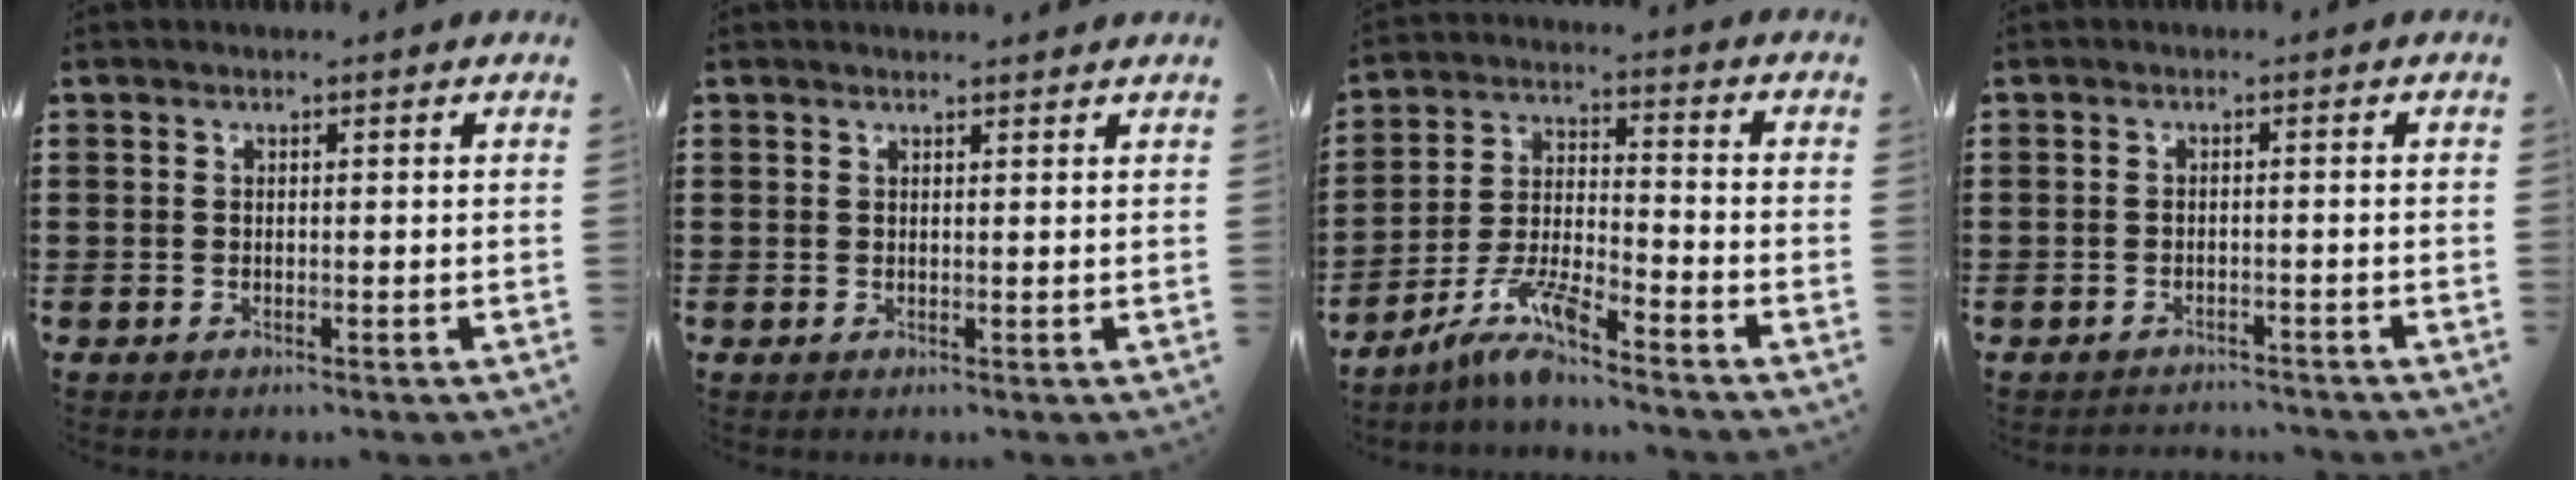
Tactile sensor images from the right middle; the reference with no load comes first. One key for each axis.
{"total": 0.8, "fx": 0.8, "fy": 0.0, "fz": 0.1, "tx": 0.004, "ty": -0.005, "tz": 0.014}
{"total": 8.0, "fx": -6.9, "fy": 0.6, "fz": 4.2, "tx": -0.091, "ty": -0.002, "tz": -0.133}
{"total": 1.7, "fx": -1.7, "fy": 0.2, "fz": -0.2, "tx": -0.001, "ty": 0.003, "tz": -0.039}